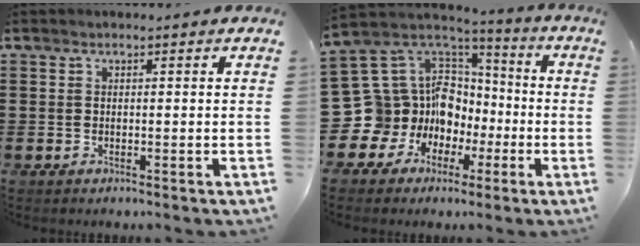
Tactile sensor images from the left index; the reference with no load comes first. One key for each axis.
{"total": 14.2, "fx": -2.5, "fy": 13.5, "fz": 3.9, "tx": -0.130, "ty": -0.036, "tz": -0.012}